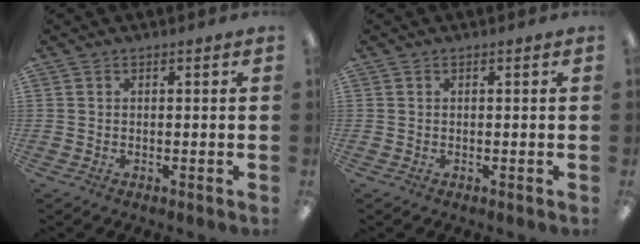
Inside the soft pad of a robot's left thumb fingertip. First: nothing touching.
{"total": 0.0}